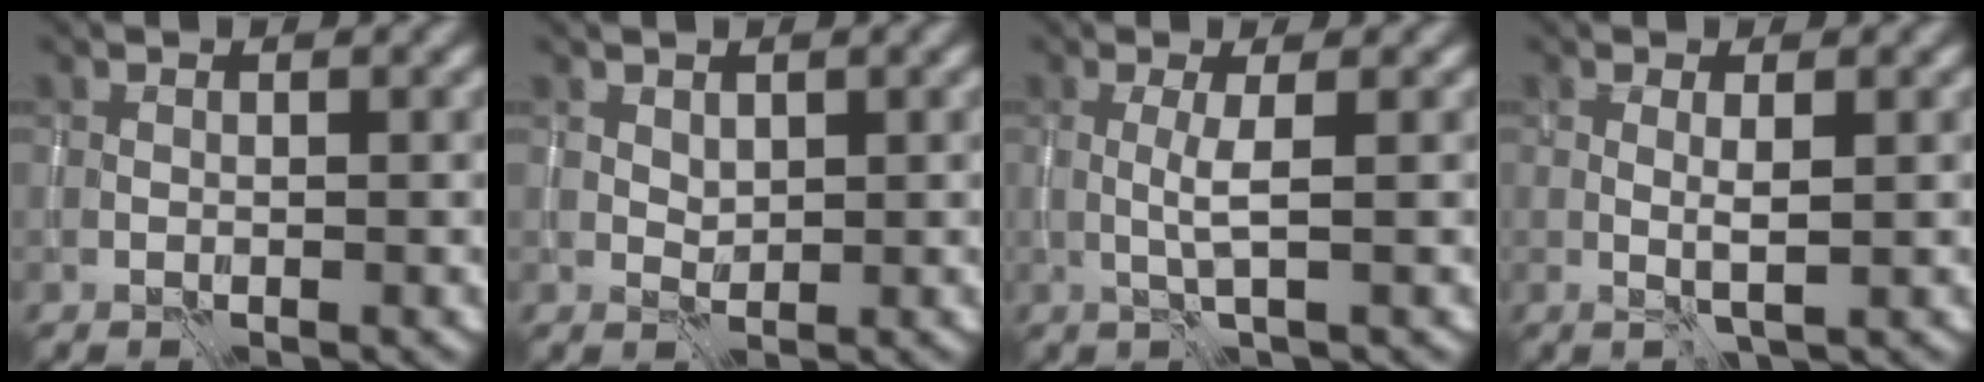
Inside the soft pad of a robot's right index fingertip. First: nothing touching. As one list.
[{"total": 0.9, "force": [0.6, 0.6, 0.3], "torque": [-0.007, -0.003, 0.015]}, {"total": 1.8, "force": [0.0, -0.1, 1.8], "torque": [-0.039, 0.000, -0.002]}, {"total": 1.5, "force": [0.2, 0.0, 1.5], "torque": [-0.031, -0.004, 0.003]}]